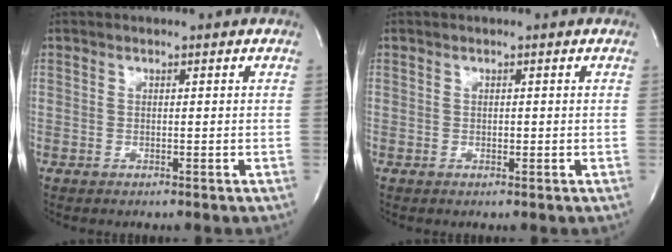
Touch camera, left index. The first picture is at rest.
{"total": 0.5, "force": [0.1, 0.3, 0.4], "torque": [-0.002, 0.001, 0.001]}